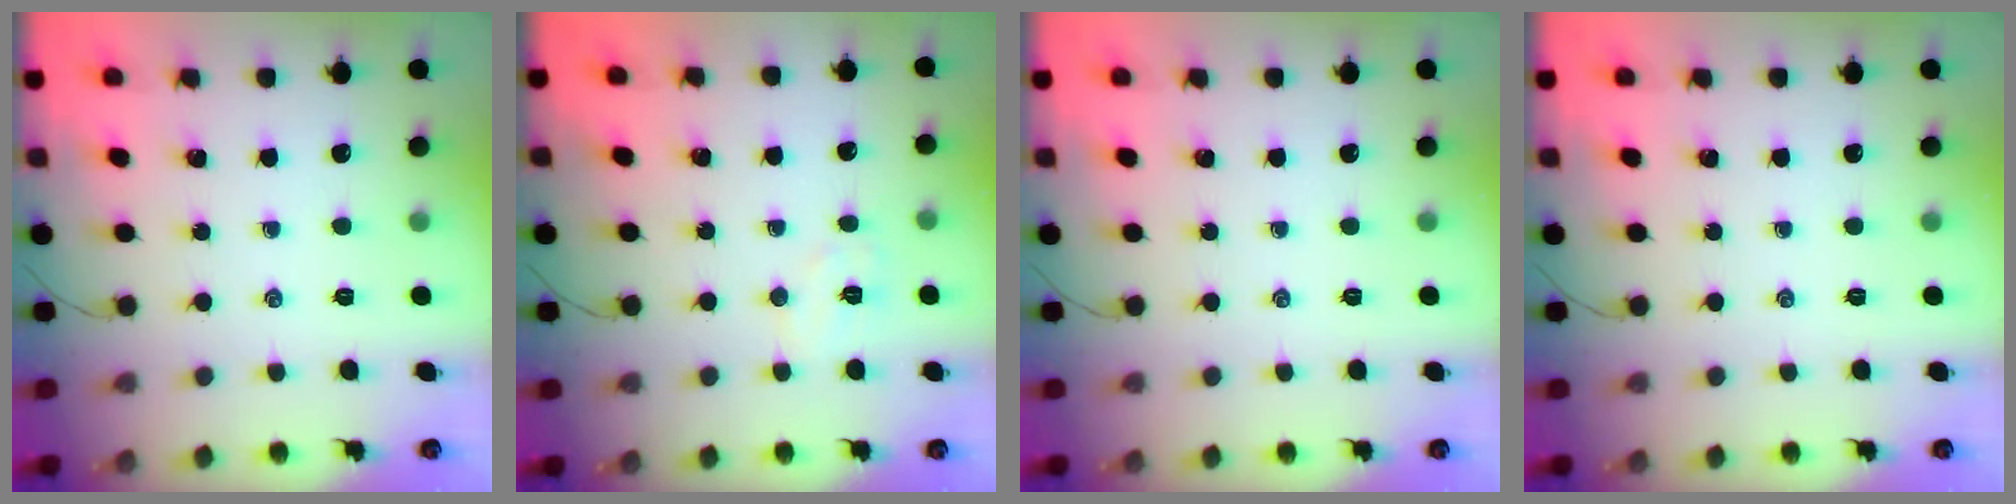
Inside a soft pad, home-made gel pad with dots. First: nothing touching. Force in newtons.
{"total": 5.6, "press": 5.5, "slide": 1.0}
{"total": 0.0}
{"total": 0.0}